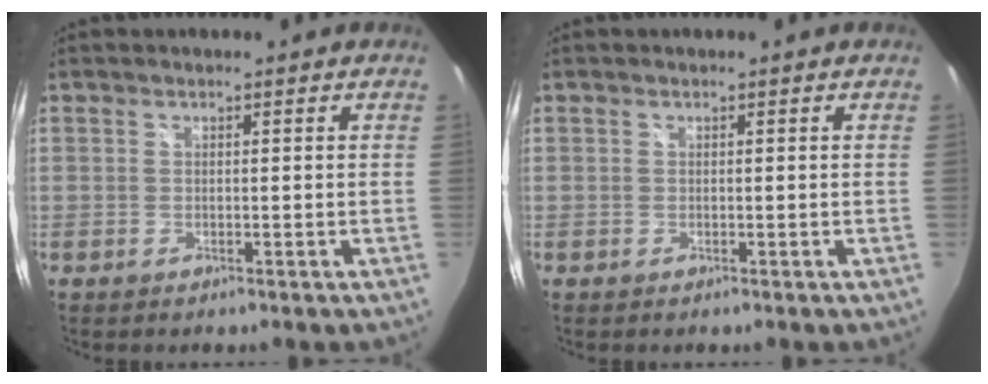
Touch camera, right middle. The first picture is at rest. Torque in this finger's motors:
{"motor_torque": [-0.06, -0.06, -0.01, 0.00]}